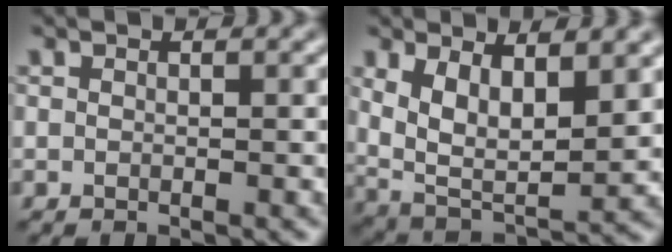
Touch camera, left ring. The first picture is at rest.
{"total": 7.0, "force": [2.3, 3.3, 5.7], "torque": [-0.120, -0.020, 0.044]}